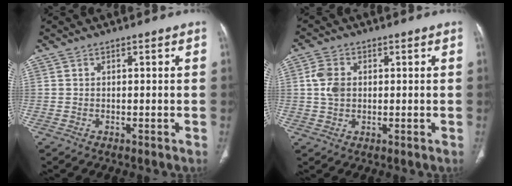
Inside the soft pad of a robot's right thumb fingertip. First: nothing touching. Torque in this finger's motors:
{"motor_torque": [0.47, 0.34, 0.77, 0.21, 0.00]}